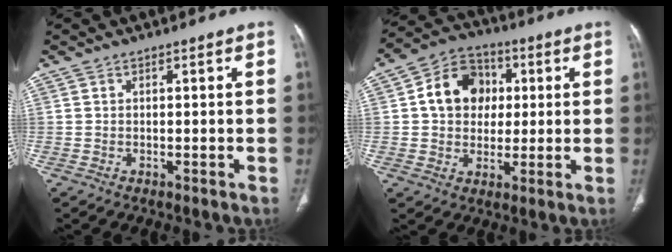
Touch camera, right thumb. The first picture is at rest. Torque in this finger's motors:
{"motor_torque": [-0.22, 1.89, 0.72, -0.06, 0.04]}